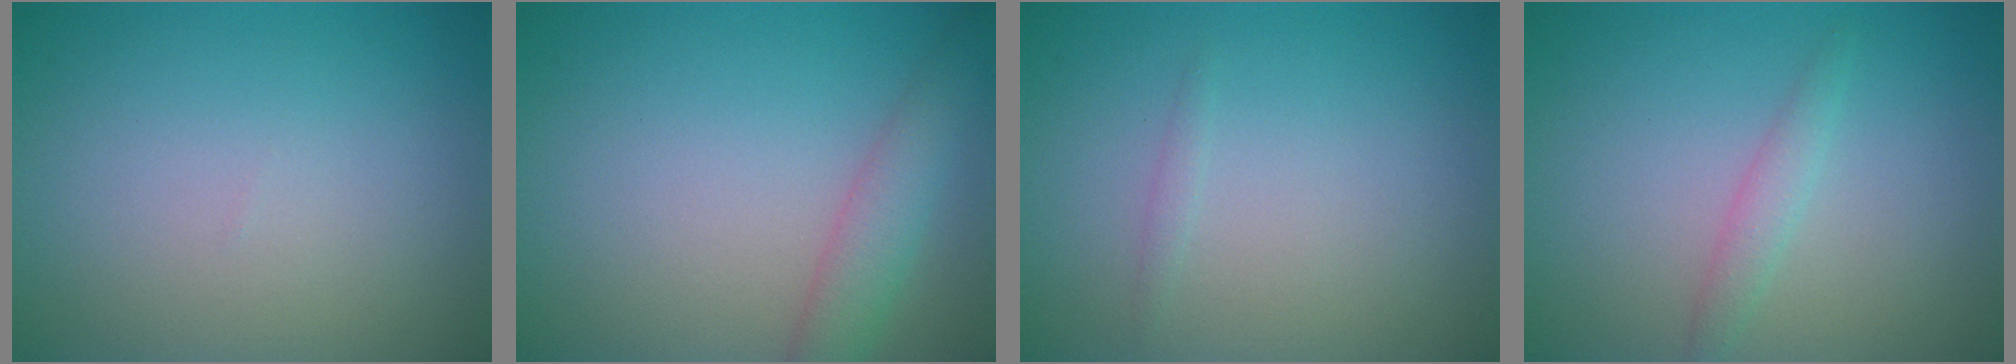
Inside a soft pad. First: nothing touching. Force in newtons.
{"total": 3.0, "press": 3.0, "slide": 0.1}
{"total": 0.6, "press": 0.5, "slide": 0.0}
{"total": 1.4, "press": 1.4, "slide": 0.0}